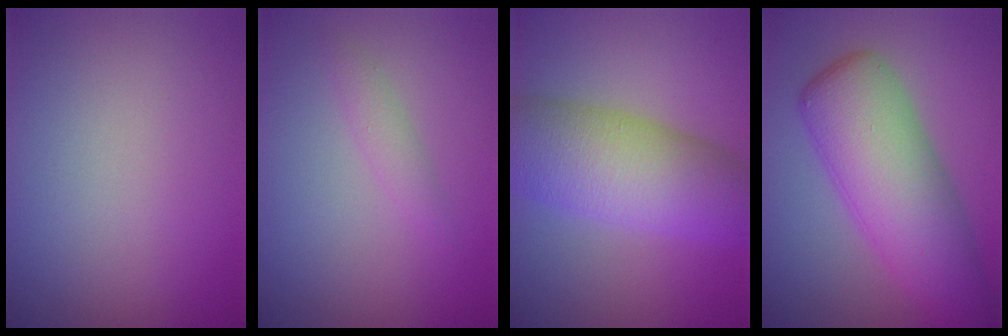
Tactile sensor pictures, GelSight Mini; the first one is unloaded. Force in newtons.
{"total": 1.3, "press": 1.3, "slide": 0.0}
{"total": 9.0, "press": 9.0, "slide": 0.1}
{"total": 8.9, "press": 8.9, "slide": 0.2}